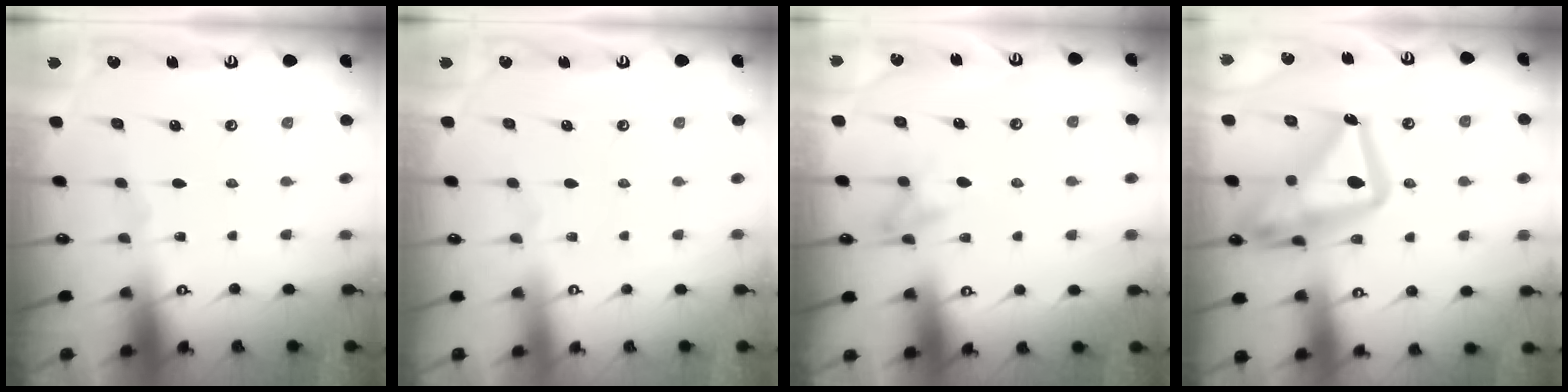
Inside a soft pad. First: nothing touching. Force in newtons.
{"total": 3.9, "press": 3.9, "slide": 0.1}
{"total": 8.6, "press": 8.5, "slide": 1.1}
{"total": 21.0, "press": 20.9, "slide": 2.1}